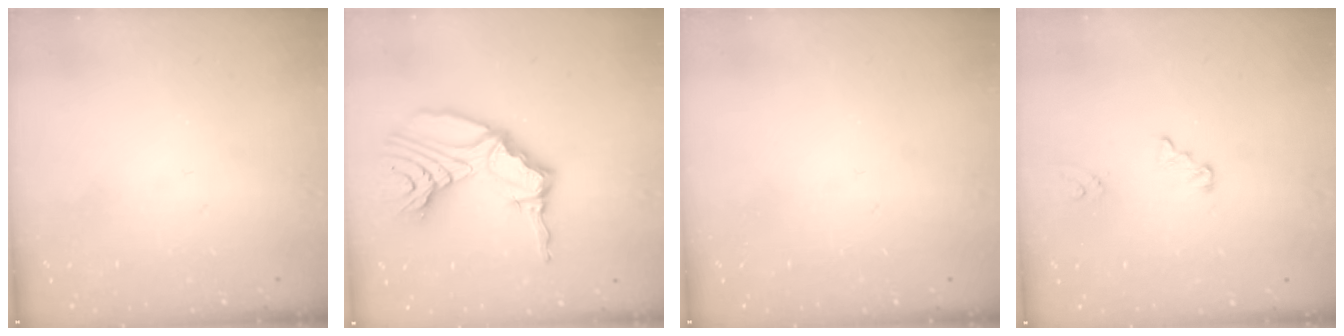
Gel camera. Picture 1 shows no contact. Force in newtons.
{"total": 18.2, "press": 18.0, "slide": 3.1}
{"total": 0.0}
{"total": 4.9, "press": 4.8, "slide": 0.6}